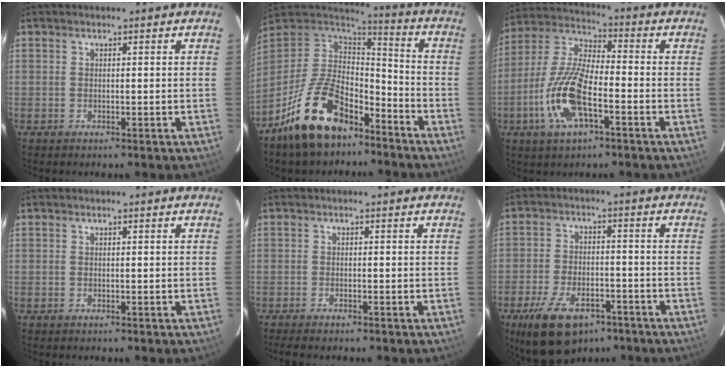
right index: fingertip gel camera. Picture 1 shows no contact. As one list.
[{"total": 18.9, "force": [-12.2, 9.1, 11.1], "torque": [-0.229, 0.006, -0.211]}, {"total": 14.3, "force": [-5.2, 5.4, 12.2], "torque": [-0.263, -0.003, -0.105]}, {"total": 0.0}, {"total": 2.9, "force": [-2.5, 0.1, 1.4], "torque": [-0.034, -0.012, -0.047]}, {"total": 13.5, "force": [-8.6, 6.5, 8.1], "torque": [-0.174, -0.017, -0.143]}]